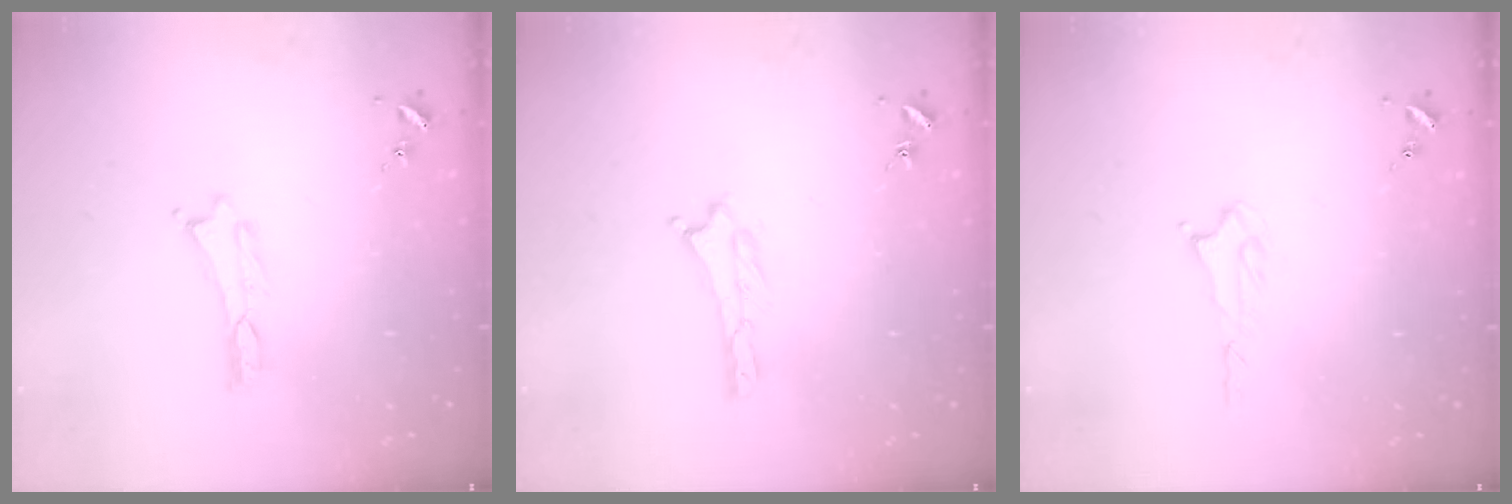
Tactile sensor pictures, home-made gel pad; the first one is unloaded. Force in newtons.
{"total": 0.0}
{"total": 1.8, "press": 1.7, "slide": 0.3}